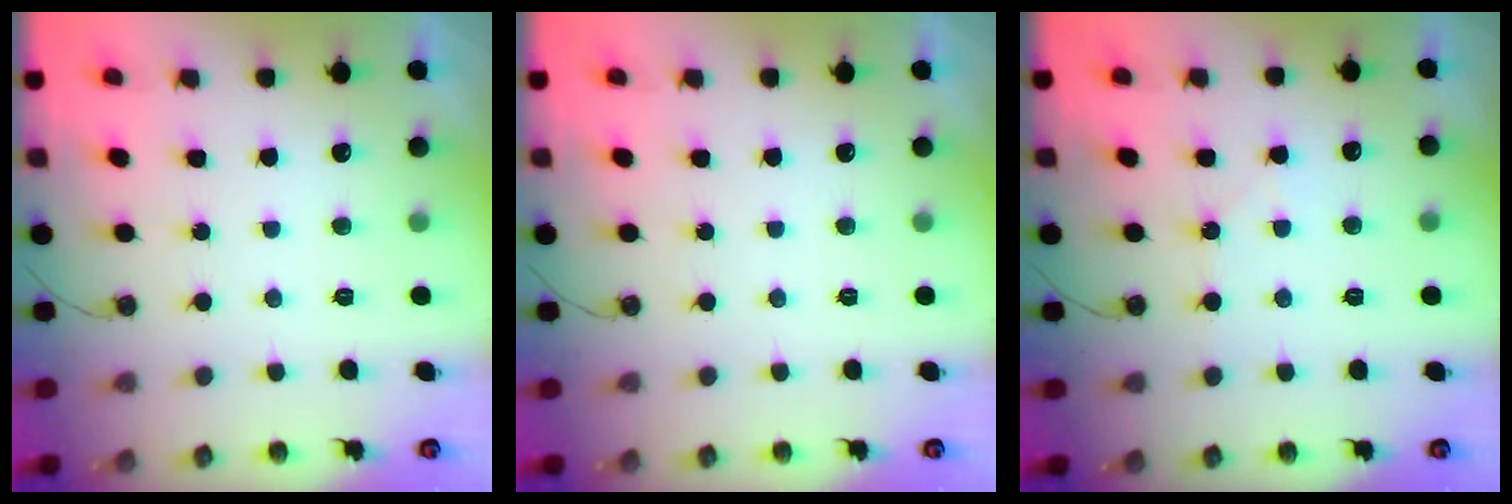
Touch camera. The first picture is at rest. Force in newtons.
{"total": 0.0}
{"total": 5.3, "press": 5.2, "slide": 0.9}